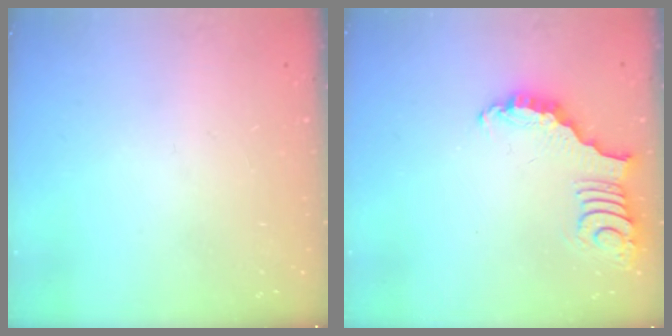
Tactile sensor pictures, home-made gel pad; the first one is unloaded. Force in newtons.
{"total": 3.5, "press": 3.5, "slide": 0.5}